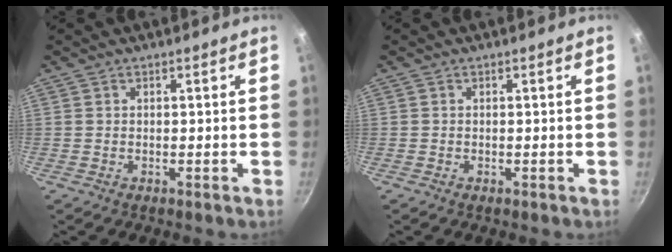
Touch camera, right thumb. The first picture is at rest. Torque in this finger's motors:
{"motor_torque": [-0.40, -0.02, -0.41, 0.14, 0.00]}